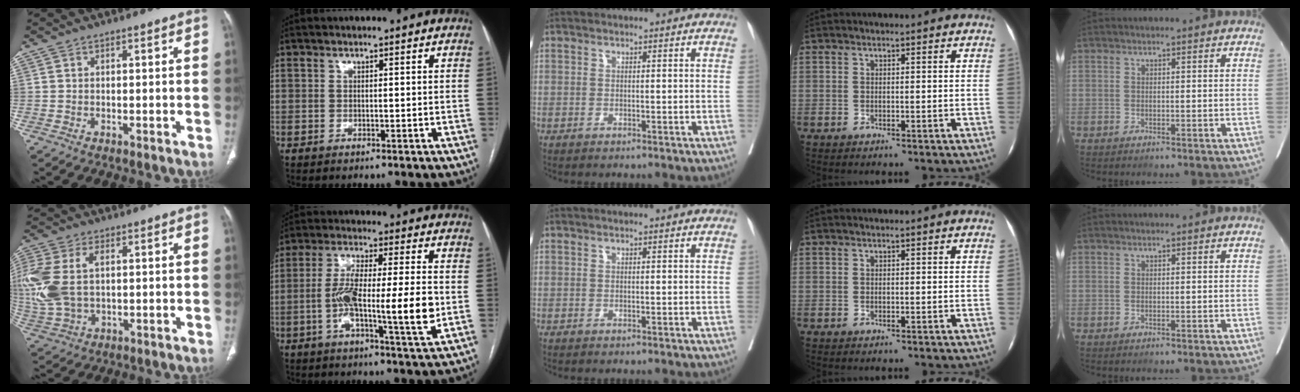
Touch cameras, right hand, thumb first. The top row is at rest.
{"thumb": {"total": 15.3, "force": [1.8, 9.5, 11.9], "torque": [-0.306, 0.008, 0.043]}, "index": {"total": 13.8, "force": [-2.2, 1.3, 13.6], "torque": [-0.240, 0.001, -0.042]}}